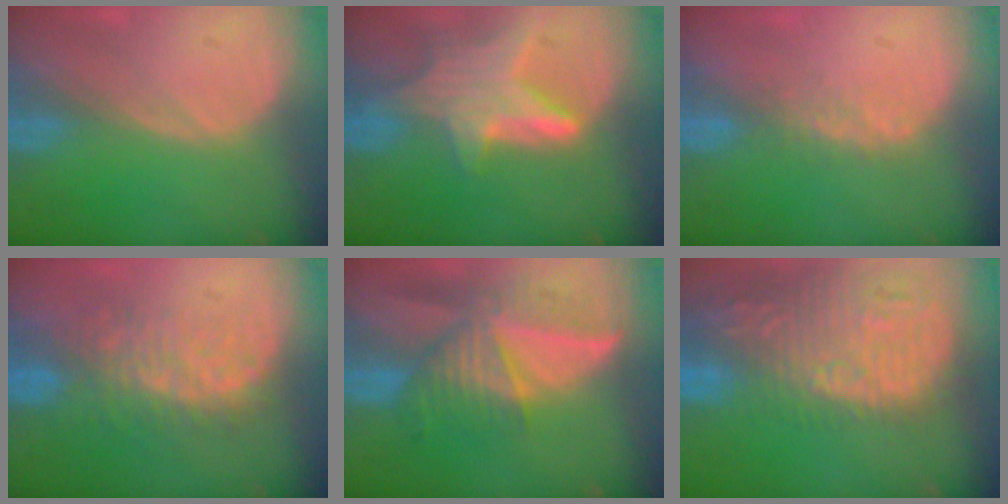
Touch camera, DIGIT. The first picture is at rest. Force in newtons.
{"total": 7.4, "press": 6.9, "slide": 2.6}
{"total": 2.5, "press": 1.9, "slide": 1.5}
{"total": 8.3, "press": 7.9, "slide": 2.5}
{"total": 8.4, "press": 7.9, "slide": 3.0}
{"total": 16.0, "press": 13.2, "slide": 9.0}